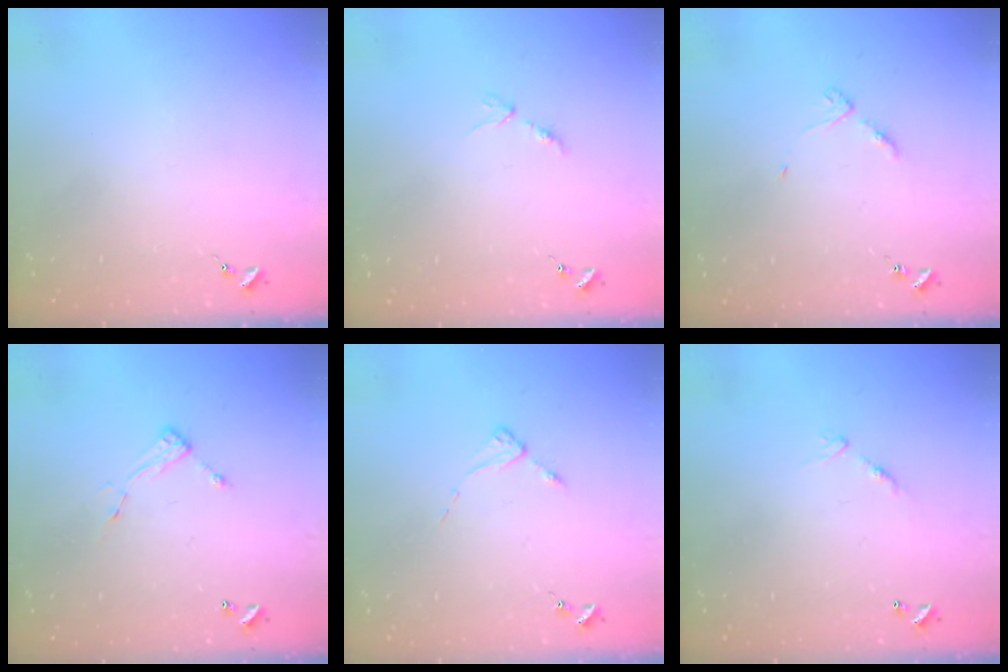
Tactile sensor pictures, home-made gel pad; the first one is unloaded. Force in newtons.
{"total": 2.8, "press": 2.8, "slide": 0.5}
{"total": 4.4, "press": 4.3, "slide": 0.5}
{"total": 6.6, "press": 6.6, "slide": 0.2}
{"total": 2.2, "press": 2.2, "slide": 0.4}
{"total": 6.9, "press": 6.8, "slide": 0.6}